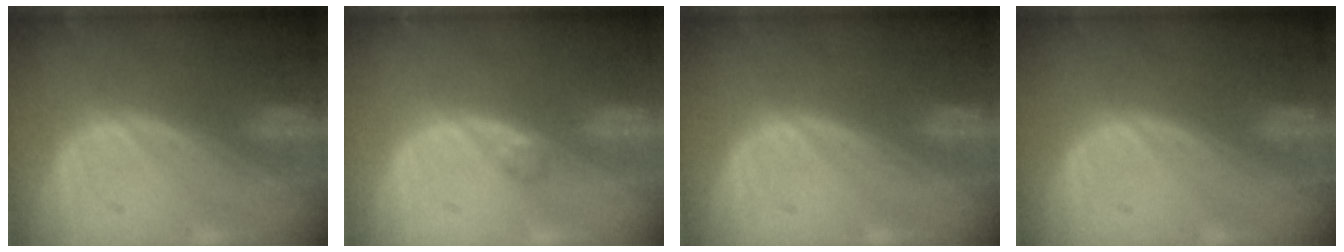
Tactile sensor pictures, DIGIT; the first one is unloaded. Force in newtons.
{"total": 1.2, "press": 1.2, "slide": 0.1}
{"total": 0.0}
{"total": 0.0}